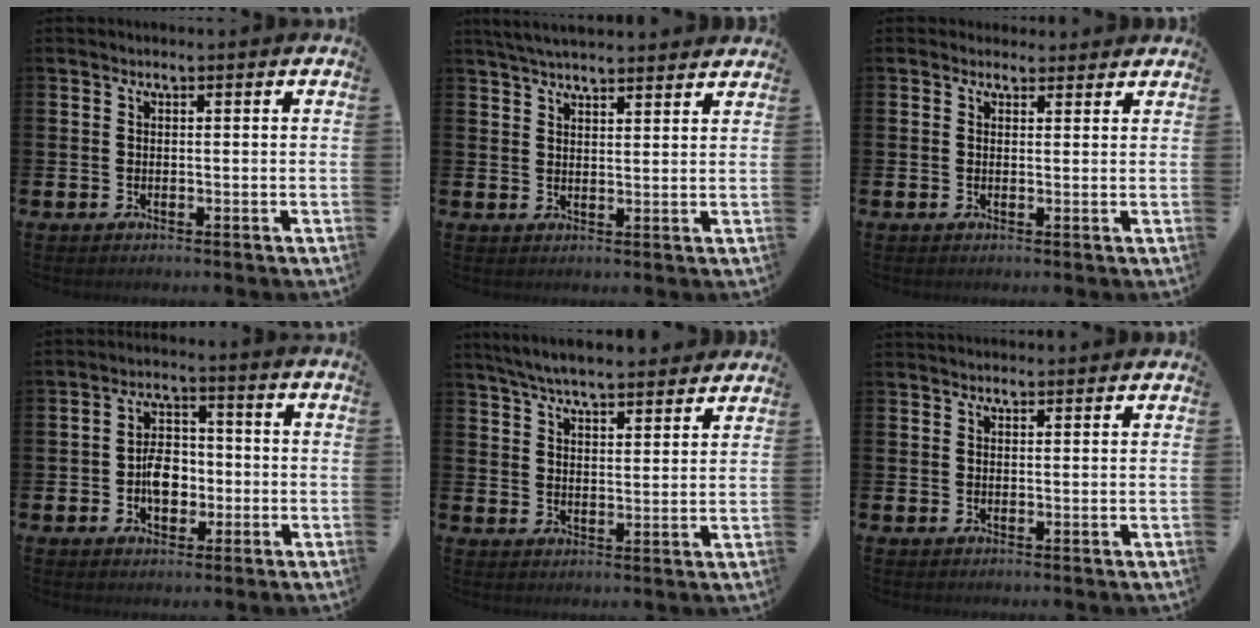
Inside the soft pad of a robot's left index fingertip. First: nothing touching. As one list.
[{"total": 4.5, "force": [4.4, 0.4, 1.0], "torque": [-0.034, -0.012, 0.083]}, {"total": 2.8, "force": [2.6, 1.0, -0.2], "torque": [0.018, -0.013, 0.044]}, {"total": 5.1, "force": [-1.0, 3.5, 3.6], "torque": [-0.057, 0.008, -0.022]}, {"total": 6.6, "force": [6.3, 0.7, 1.6], "torque": [-0.047, -0.033, 0.114]}, {"total": 1.5, "force": [1.5, 0.3, 0.0], "torque": [0.009, -0.005, 0.025]}]